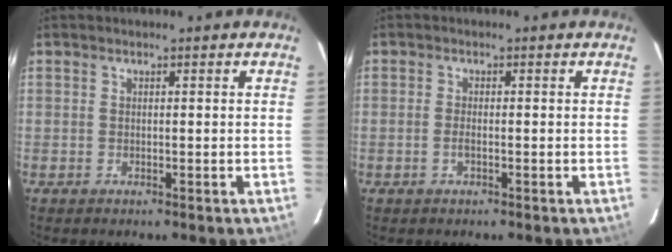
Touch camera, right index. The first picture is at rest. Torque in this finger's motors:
{"motor_torque": [-0.19, -0.07, -0.05, 0.00]}